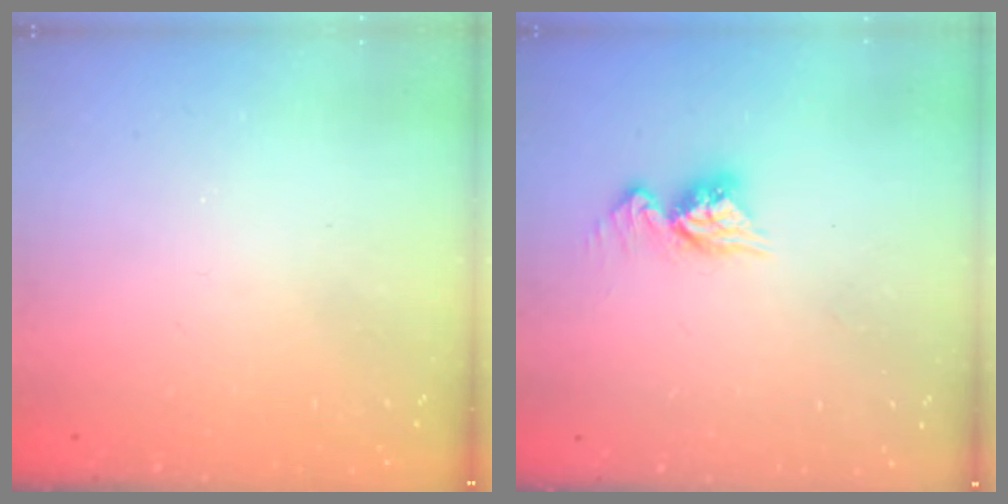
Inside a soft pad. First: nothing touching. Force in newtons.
{"total": 9.4, "press": 9.4, "slide": 0.9}